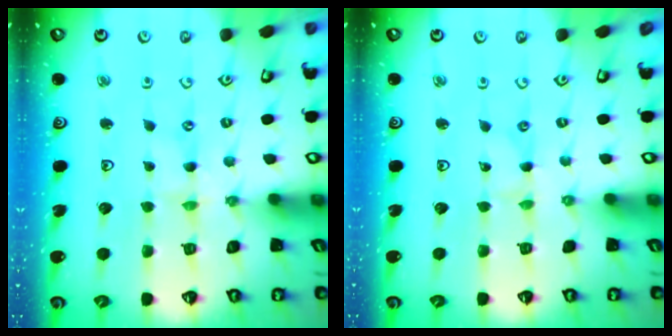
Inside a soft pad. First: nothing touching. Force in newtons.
{"total": 0.0}